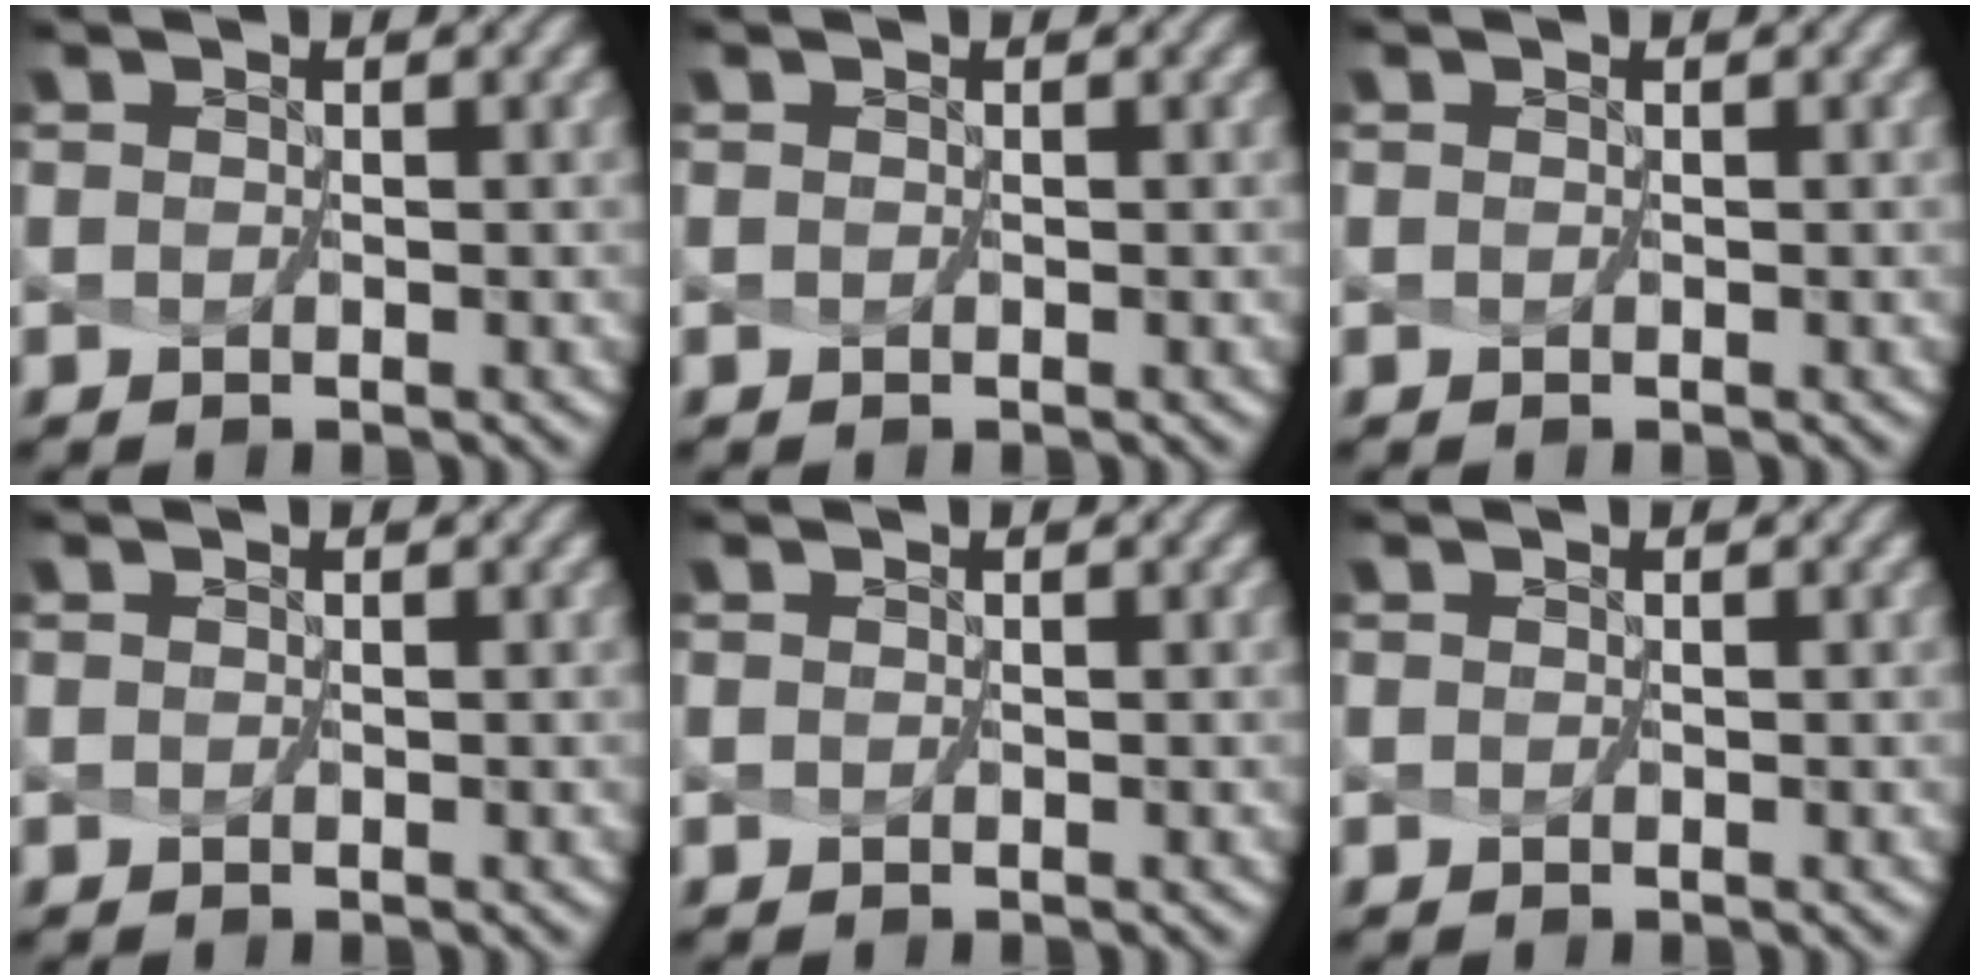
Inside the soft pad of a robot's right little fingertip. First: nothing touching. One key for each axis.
{"total": 0.0}
{"total": 0.0}
{"total": 0.0}
{"total": 0.0}
{"total": 0.0}